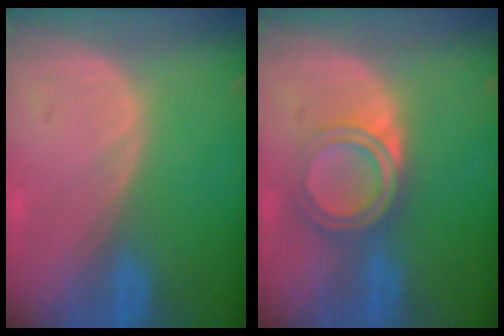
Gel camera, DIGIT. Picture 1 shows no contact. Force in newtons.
{"total": 5.5, "press": 5.0, "slide": 2.3}